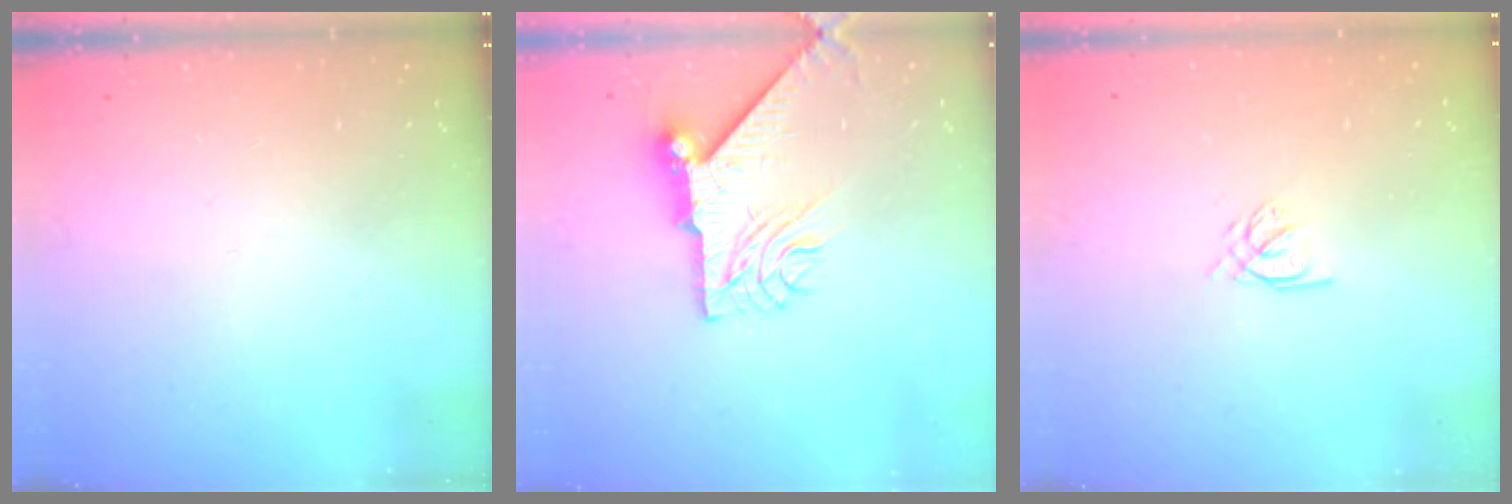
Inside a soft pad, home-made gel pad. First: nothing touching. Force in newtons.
{"total": 9.5, "press": 9.4, "slide": 1.1}
{"total": 2.4, "press": 2.4, "slide": 0.3}